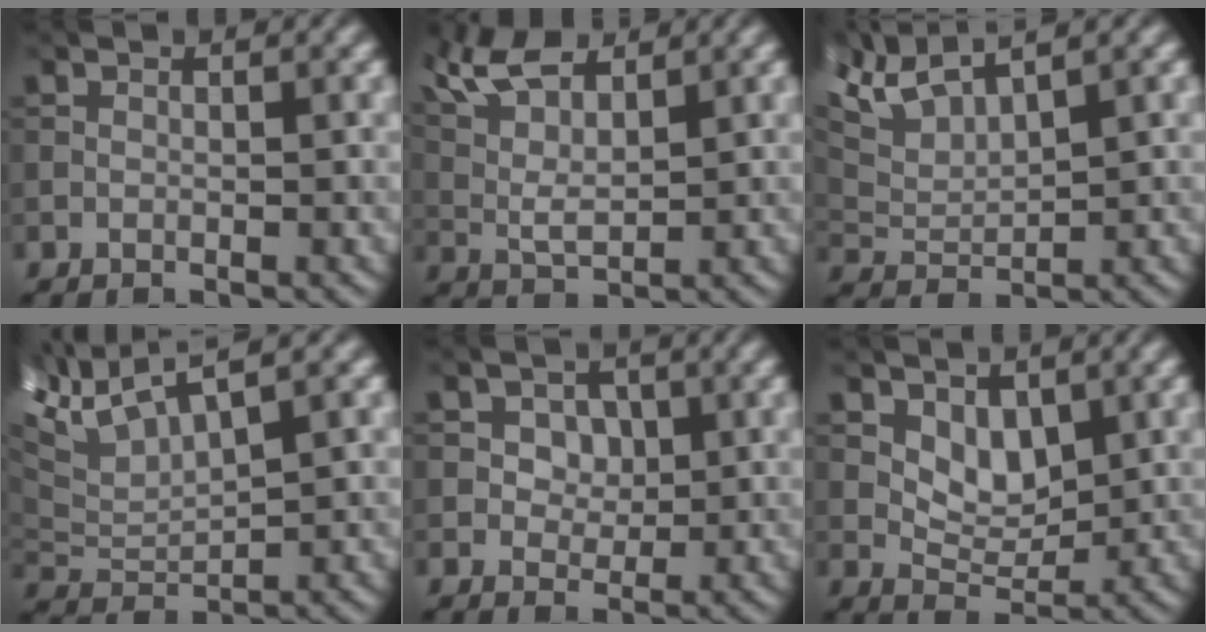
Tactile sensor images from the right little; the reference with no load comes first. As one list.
[{"total": 5.2, "force": [3.7, 1.3, 3.4], "torque": [-0.094, 0.014, 0.091]}, {"total": 4.7, "force": [3.6, 1.0, 2.8], "torque": [-0.079, 0.022, 0.087]}, {"total": 5.6, "force": [3.3, 1.5, 4.3], "torque": [-0.114, 0.026, 0.079]}, {"total": 1.7, "force": [0.3, 1.5, 0.8], "torque": [-0.031, 0.003, 0.026]}, {"total": 1.8, "force": [0.7, 1.1, 1.3], "torque": [-0.035, -0.006, 0.035]}]